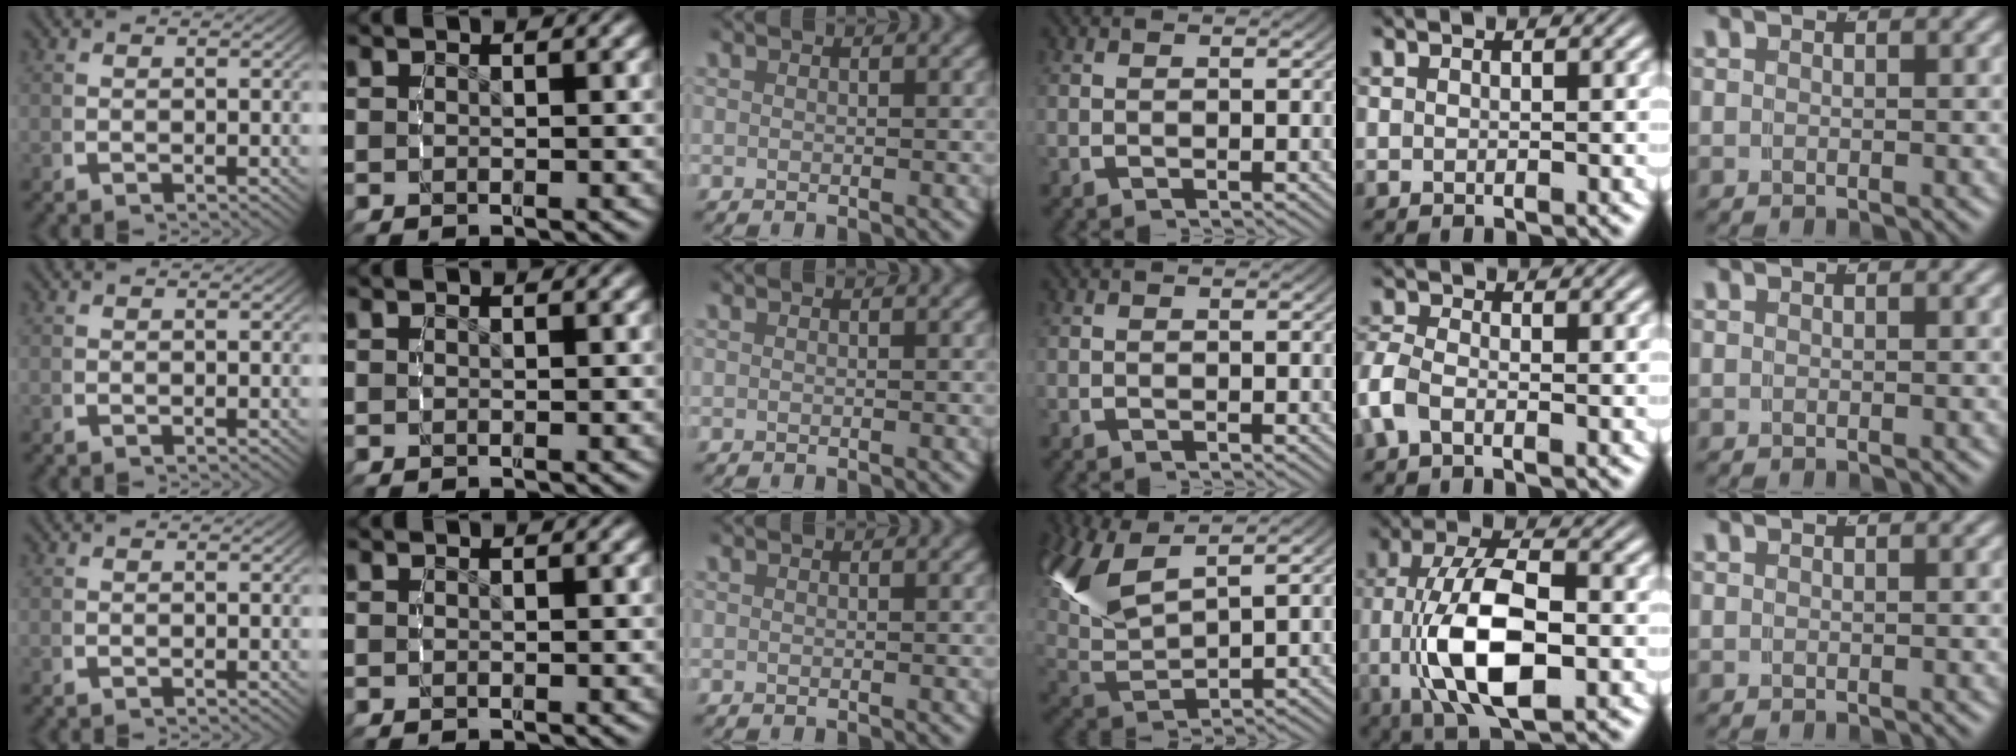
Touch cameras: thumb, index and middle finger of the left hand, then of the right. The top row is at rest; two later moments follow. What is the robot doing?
{"motion": "grasp_and_lifting", "object": "bottle cap"}